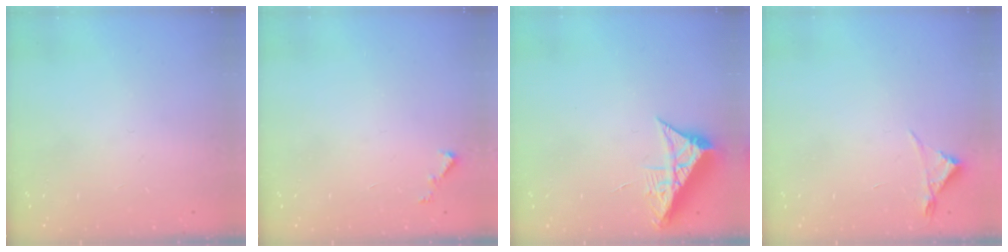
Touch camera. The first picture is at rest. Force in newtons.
{"total": 3.3, "press": 3.3, "slide": 0.3}
{"total": 7.7, "press": 7.7, "slide": 0.4}
{"total": 3.0, "press": 2.9, "slide": 0.5}